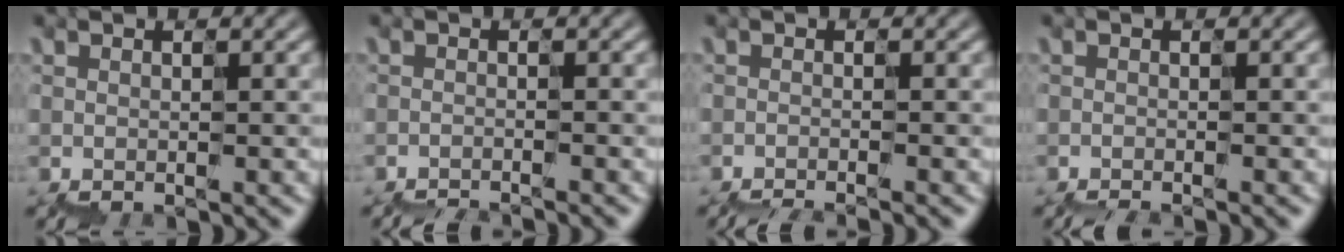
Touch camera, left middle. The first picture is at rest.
{"total": 2.0, "force": [-1.8, -0.5, -0.6], "torque": [0.002, -0.015, -0.034]}
{"total": 1.4, "force": [-1.4, -0.3, -0.2], "torque": [-0.001, -0.015, -0.028]}
{"total": 0.9, "force": [-0.8, -0.2, -0.2], "torque": [-0.001, -0.014, -0.018]}